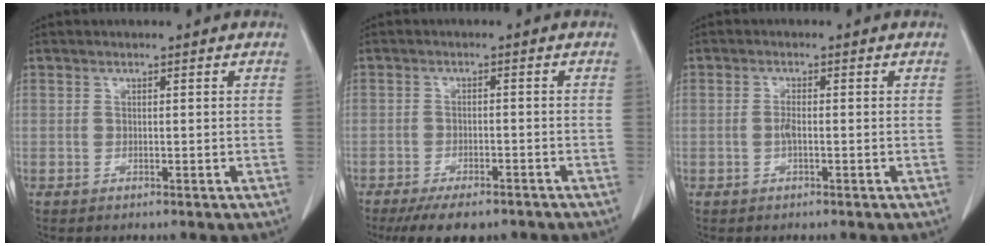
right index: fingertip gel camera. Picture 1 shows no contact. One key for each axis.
{"total": 8.0, "fx": -6.3, "fy": 2.9, "fz": 4.1, "tx": -0.055, "ty": -0.005, "tz": -0.092}
{"total": 1.6, "fx": -0.3, "fy": 0.3, "fz": 1.5, "tx": -0.033, "ty": 0.000, "tz": -0.007}